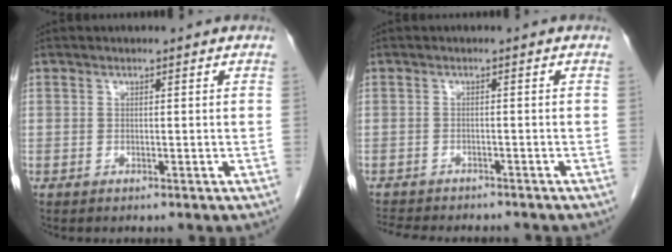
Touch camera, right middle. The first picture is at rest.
{"total": 9.0, "force": [-8.1, 2.4, 3.3], "torque": [-0.058, -0.001, -0.111]}